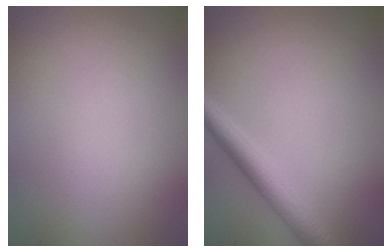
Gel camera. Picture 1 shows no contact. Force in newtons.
{"total": 3.6, "press": 3.6, "slide": 0.2}